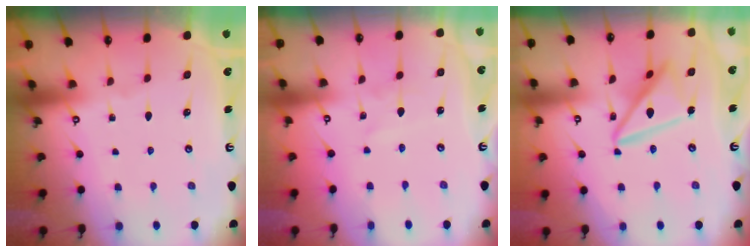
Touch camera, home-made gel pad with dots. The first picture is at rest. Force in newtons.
{"total": 1.6, "press": 1.6, "slide": 0.1}
{"total": 14.2, "press": 14.1, "slide": 1.5}